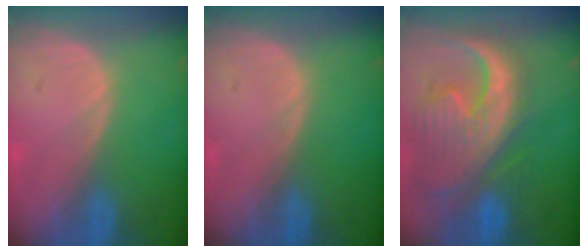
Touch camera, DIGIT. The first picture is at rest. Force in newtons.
{"total": 0.0}
{"total": 13.4, "press": 11.5, "slide": 6.9}